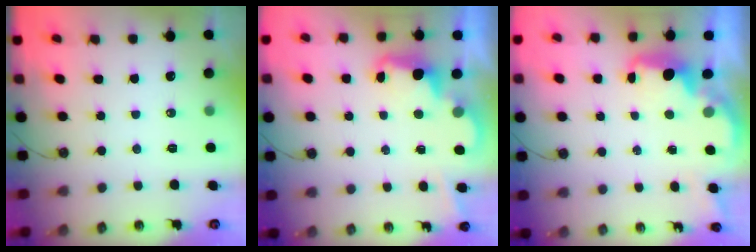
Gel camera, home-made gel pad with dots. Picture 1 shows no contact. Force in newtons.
{"total": 2.4, "press": 2.3, "slide": 0.6}
{"total": 2.7, "press": 2.6, "slide": 0.5}